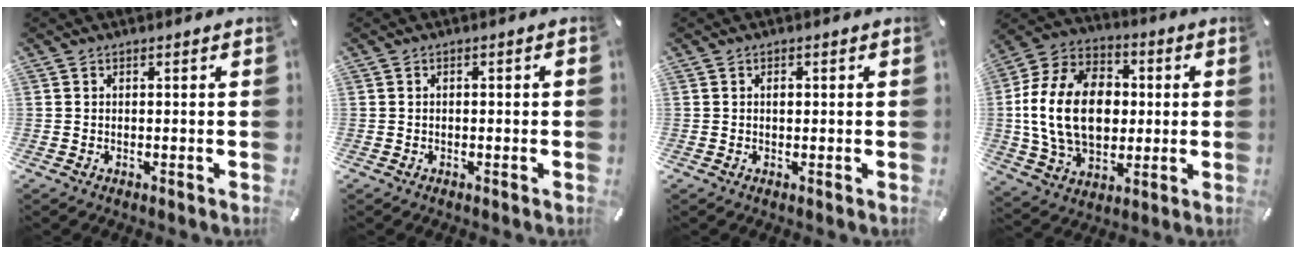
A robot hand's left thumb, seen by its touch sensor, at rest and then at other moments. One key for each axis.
{"total": 1.1, "fx": -0.4, "fy": 0.4, "fz": 0.9, "tx": -0.016, "ty": 0.000, "tz": -0.007}
{"total": 1.1, "fx": 0.2, "fy": 0.7, "fz": 0.9, "tx": -0.018, "ty": 0.003, "tz": 0.002}
{"total": 19.8, "fx": -0.2, "fy": 14.8, "fz": 13.2, "tx": -0.285, "ty": 0.013, "tz": -0.006}